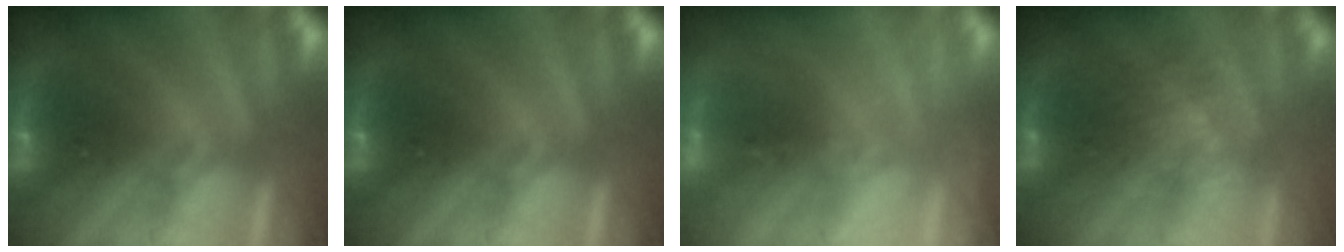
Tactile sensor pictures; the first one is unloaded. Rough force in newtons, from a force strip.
{"total": 0.0}
{"total": 2.4}
{"total": 4.1}